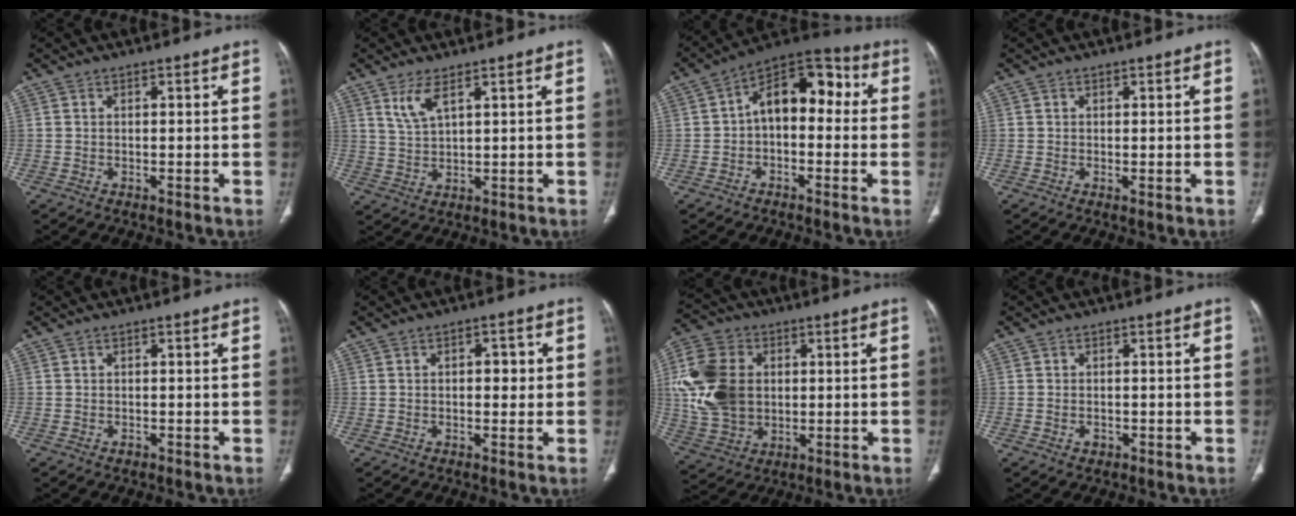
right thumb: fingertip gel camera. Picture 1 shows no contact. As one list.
[{"total": 4.3, "force": [2.7, 1.1, 3.2], "torque": [-0.071, -0.015, 0.064]}, {"total": 12.3, "force": [0.5, 7.6, 9.6], "torque": [-0.105, 0.046, -0.011]}, {"total": 0.6, "force": [0.0, 0.1, 0.5], "torque": [-0.013, -0.004, 0.002]}, {"total": 0.6, "force": [-0.4, 0.4, 0.2], "torque": [-0.001, 0.001, -0.005]}, {"total": 3.6, "force": [0.3, 2.1, 3.0], "torque": [-0.028, 0.005, 0.003]}, {"total": 16.3, "force": [1.8, 12.2, 10.6], "torque": [-0.201, 0.005, 0.039]}, {"total": 1.3, "force": [-0.6, 0.9, 0.6], "torque": [-0.009, 0.006, -0.004]}]